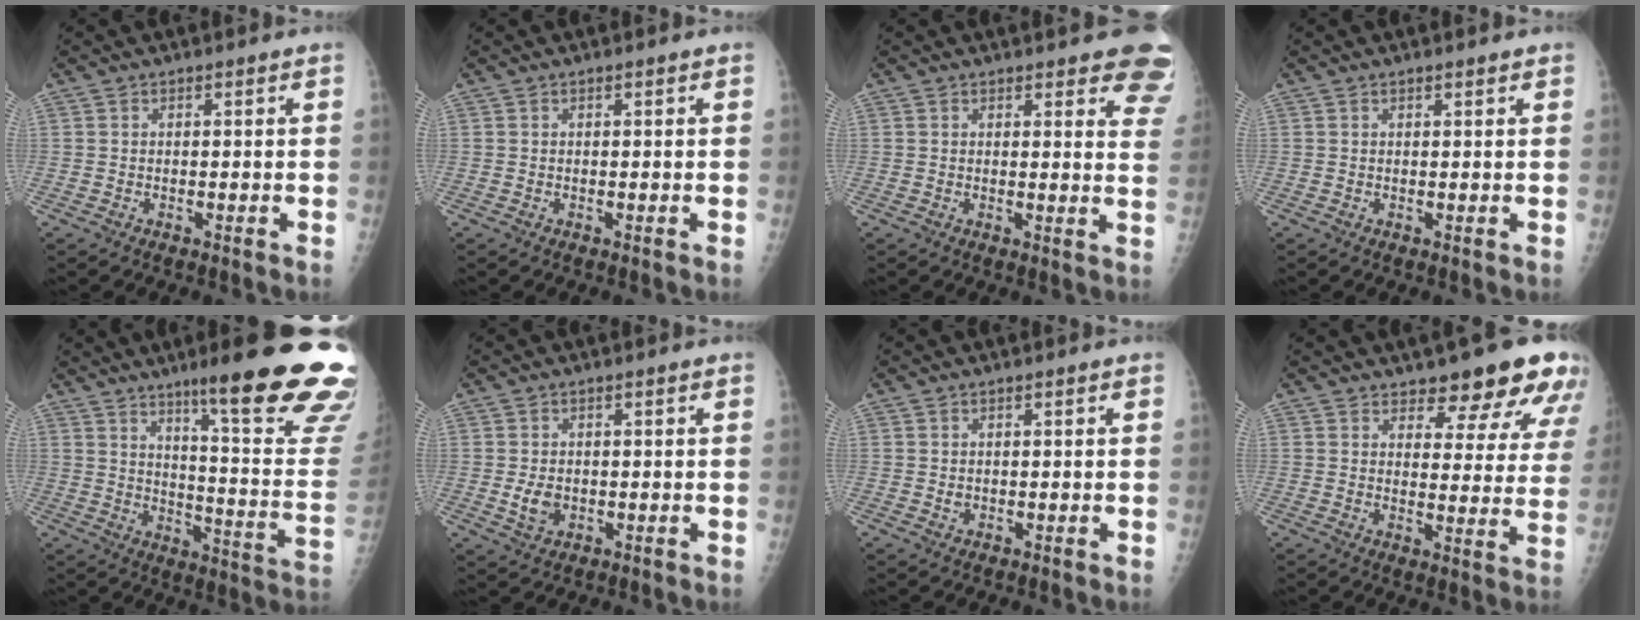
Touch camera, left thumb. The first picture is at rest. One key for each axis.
{"total": 0.0}
{"total": 10.0, "fx": 7.9, "fy": 3.1, "fz": 5.2, "tx": -0.016, "ty": -0.033, "tz": 0.066}
{"total": 0.8, "fx": 0.6, "fy": 0.2, "fz": 0.4, "tx": -0.007, "ty": -0.002, "tz": 0.008}
{"total": 26.2, "fx": 17.5, "fy": 3.0, "fz": 19.3, "tx": -0.211, "ty": -0.098, "tz": 0.240}
{"total": 3.6, "fx": -0.4, "fy": 2.6, "fz": 2.4, "tx": -0.038, "ty": -0.003, "tz": -0.001}
{"total": 0.8, "fx": 0.1, "fy": 0.7, "fz": 0.5, "tx": -0.004, "ty": -0.001, "tz": 0.005}
{"total": 13.7, "fx": 10.3, "fy": 5.1, "fz": 7.4, "tx": -0.041, "ty": -0.065, "tz": 0.119}